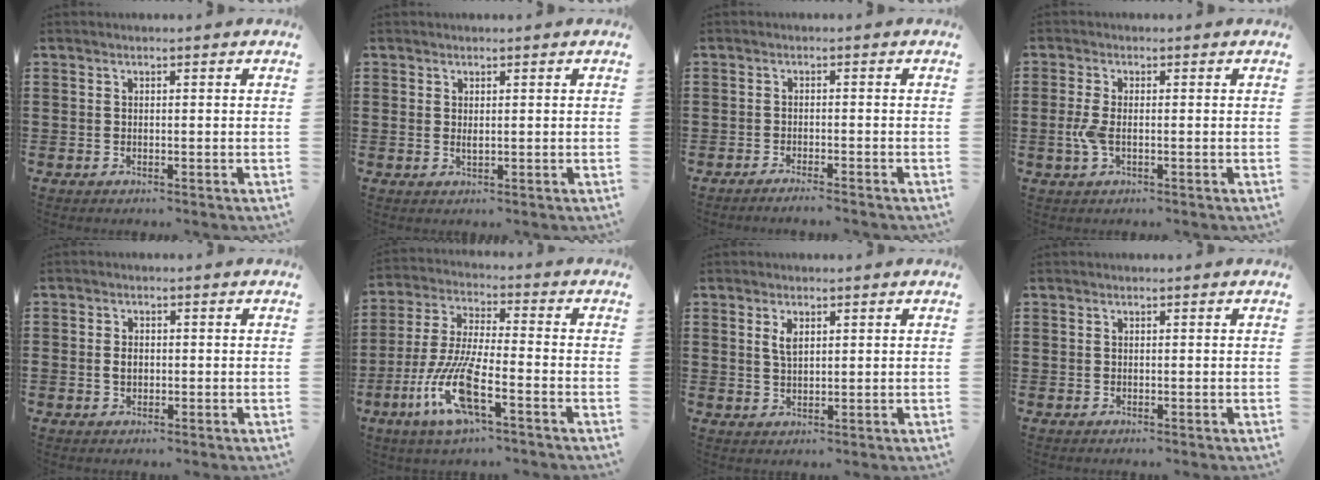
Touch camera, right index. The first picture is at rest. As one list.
[{"total": 1.1, "force": [0.2, 0.4, 0.9], "torque": [-0.018, 0.003, 0.003]}, {"total": 1.9, "force": [-1.8, -0.4, 0.3], "torque": [-0.006, -0.002, -0.035]}, {"total": 3.3, "force": [-0.8, 1.4, 2.9], "torque": [-0.079, -0.007, -0.021]}, {"total": 1.6, "force": [-0.4, 1.1, 1.2], "torque": [-0.024, 0.003, -0.009]}, {"total": 11.0, "force": [-5.6, 2.2, 9.2], "torque": [-0.218, -0.015, -0.114]}, {"total": 2.6, "force": [1.1, 1.1, 2.0], "torque": [-0.045, 0.004, 0.019]}, {"total": 0.0}]